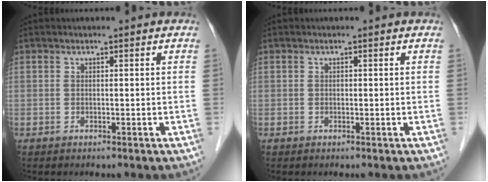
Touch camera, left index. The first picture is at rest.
{"total": 0.0}